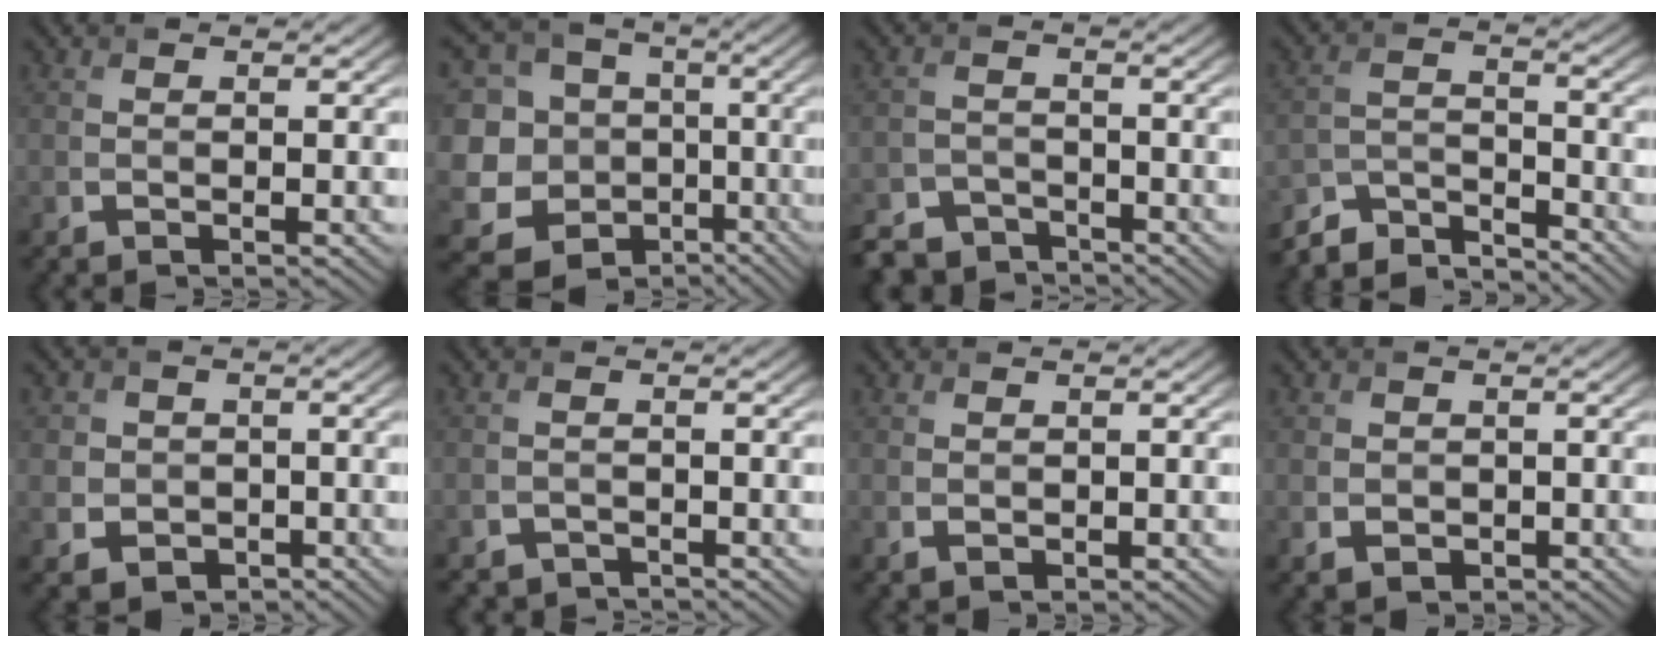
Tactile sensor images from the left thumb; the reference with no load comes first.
{"total": 17.1, "force": [-4.8, 15.3, 6.1], "torque": [-0.217, -0.008, -0.073]}
{"total": 5.4, "force": [-4.5, 2.5, 1.4], "torque": [-0.031, -0.010, -0.090]}
{"total": 7.1, "force": [-6.7, 1.7, 1.8], "torque": [-0.039, -0.004, -0.133]}
{"total": 5.2, "force": [-0.4, 5.0, 1.5], "torque": [-0.050, -0.003, -0.023]}
{"total": 1.6, "force": [-1.3, 0.8, 0.1], "torque": [0.000, -0.002, -0.028]}
{"total": 0.9, "force": [0.3, 0.7, 0.5], "torque": [-0.012, -0.004, 0.010]}
{"total": 1.8, "force": [-0.1, 1.7, 0.7], "torque": [-0.018, -0.007, -0.002]}